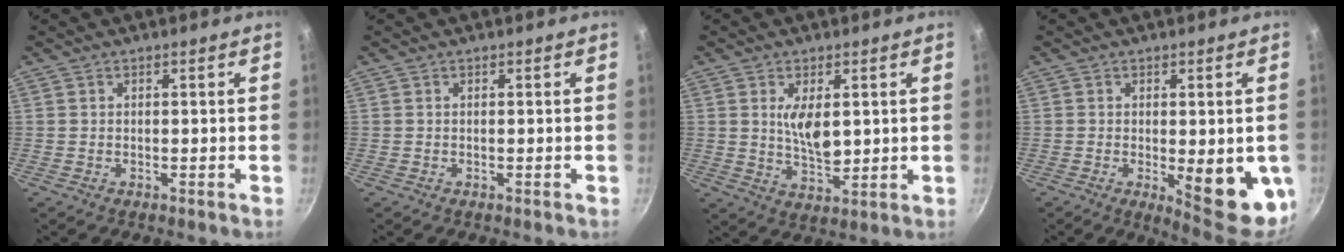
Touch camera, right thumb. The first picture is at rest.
{"total": 0.0}
{"total": 7.4, "force": [1.6, 3.5, 6.3], "torque": [-0.100, -0.021, 0.035]}
{"total": 13.1, "force": [-2.2, 4.4, 12.1], "torque": [-0.122, -0.015, -0.019]}